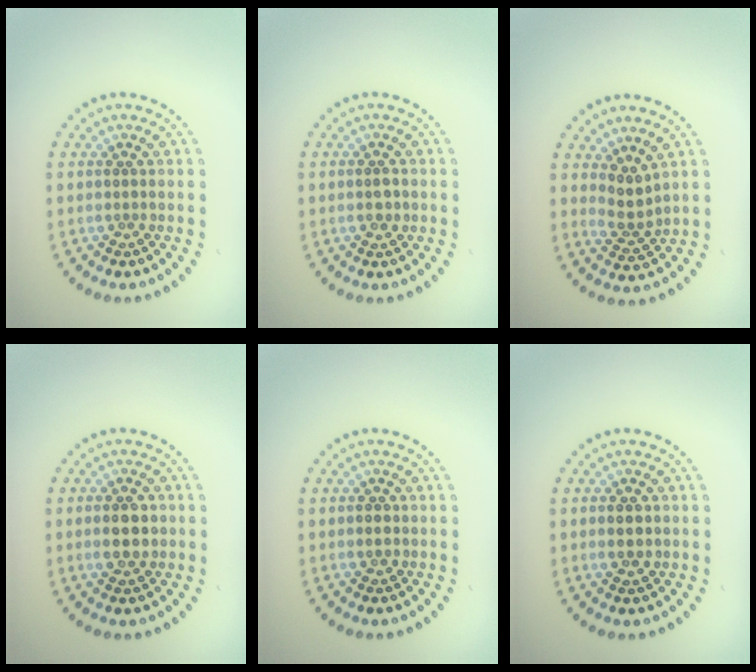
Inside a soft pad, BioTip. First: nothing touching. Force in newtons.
{"total": 1.1, "press": 1.1, "slide": 0.2}
{"total": 2.1, "press": 1.6, "slide": 1.4}
{"total": 2.9, "press": 2.9, "slide": 0.1}
{"total": 1.0, "press": 0.9, "slide": 0.3}
{"total": 1.6, "press": 1.6, "slide": 0.0}